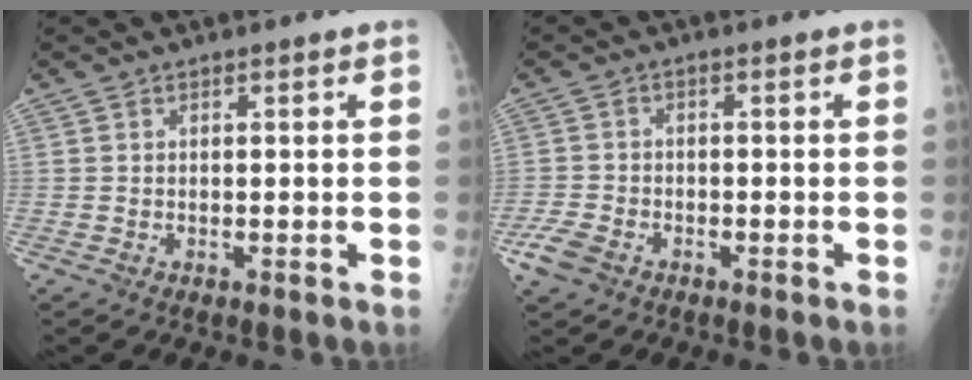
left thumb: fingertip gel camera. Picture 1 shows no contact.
{"total": 4.5, "force": [-2.6, 2.9, 2.3], "torque": [-0.056, 0.008, -0.047]}